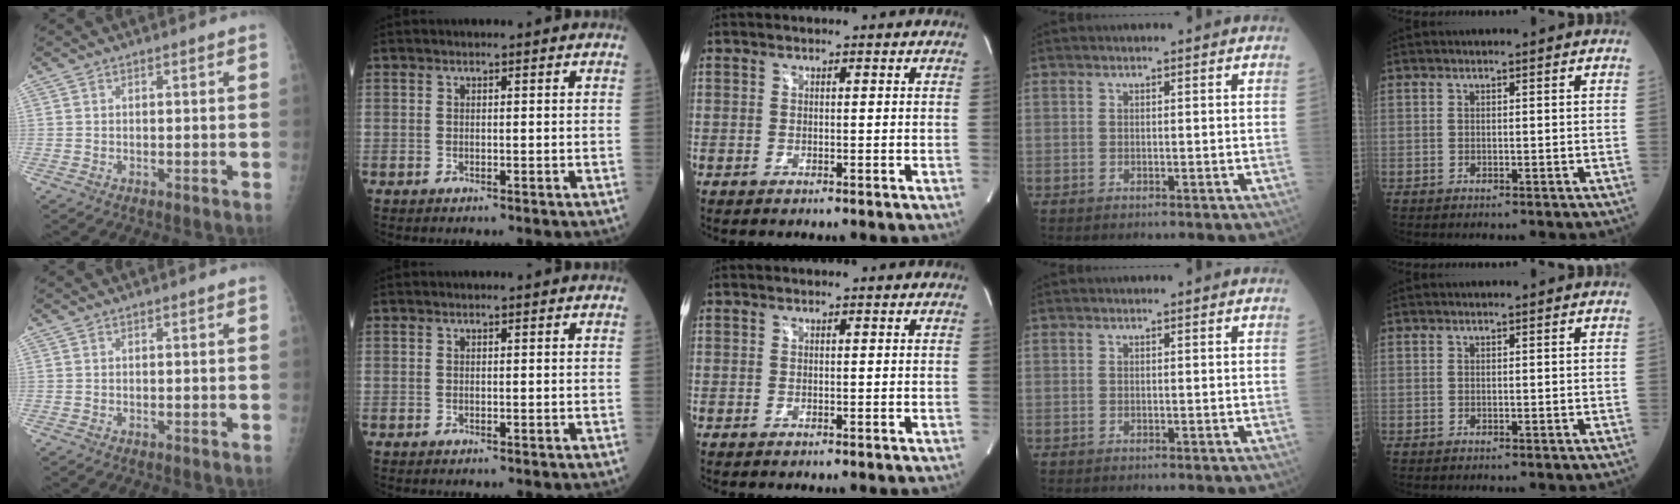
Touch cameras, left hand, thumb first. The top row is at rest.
{}